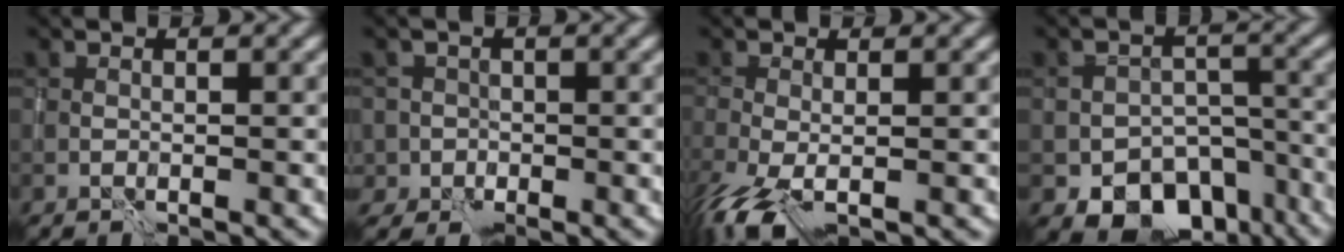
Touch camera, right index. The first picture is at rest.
{"total": 3.3, "force": [-1.5, 3.0, 0.1], "torque": [0.033, 0.000, -0.036]}
{"total": 3.6, "force": [-1.8, 1.4, 2.8], "torque": [-0.065, -0.014, -0.041]}
{"total": 10.1, "force": [-6.8, 6.4, 3.9], "torque": [-0.030, -0.011, -0.084]}